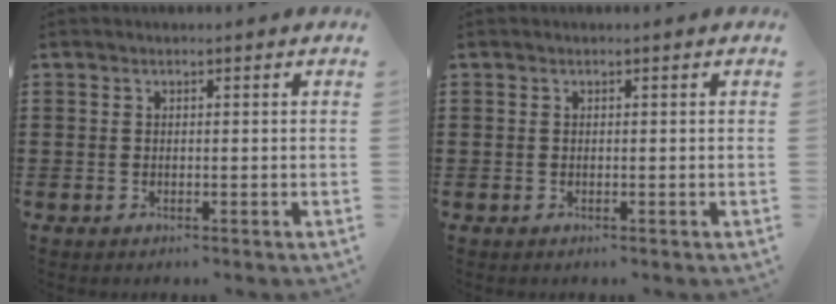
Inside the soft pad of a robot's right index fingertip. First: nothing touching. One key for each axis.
{"total": 0.0}